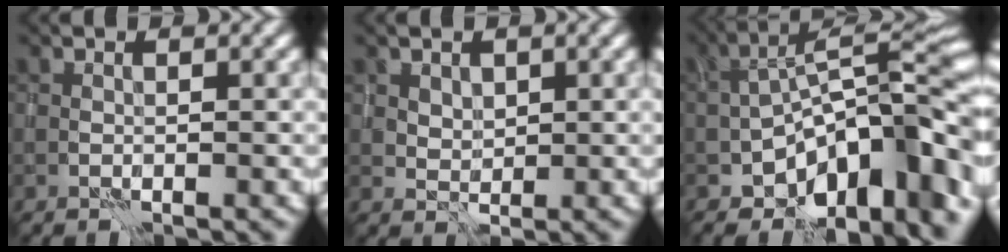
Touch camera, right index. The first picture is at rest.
{"total": 1.3, "force": [0.8, 1.0, 0.3], "torque": [-0.004, -0.004, 0.017]}
{"total": 15.2, "force": [-6.0, 7.0, 12.1], "torque": [-0.157, 0.008, -0.090]}